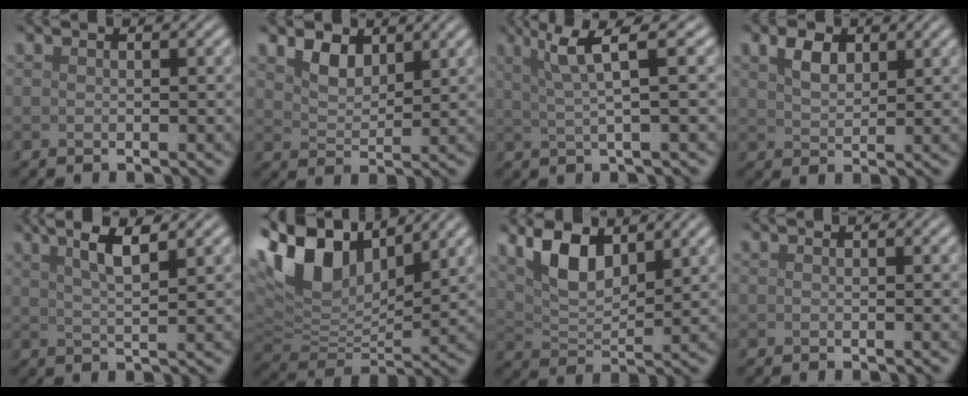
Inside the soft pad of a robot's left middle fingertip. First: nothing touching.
{"total": 2.7, "force": [1.8, 1.5, 1.3], "torque": [-0.033, -0.002, 0.035]}
{"total": 4.6, "force": [2.0, 0.5, 4.1], "torque": [-0.074, 0.010, 0.037]}
{"total": 2.5, "force": [1.5, 1.5, 1.5], "torque": [-0.032, 0.004, 0.030]}
{"total": 4.7, "force": [2.6, 1.0, 3.8], "torque": [-0.055, 0.011, 0.040]}
{"total": 11.3, "force": [6.4, 6.0, 7.2], "torque": [-0.162, 0.022, 0.114]}
{"total": 5.7, "force": [3.2, 2.3, 4.1], "torque": [-0.086, 0.000, 0.061]}
{"total": 0.0}